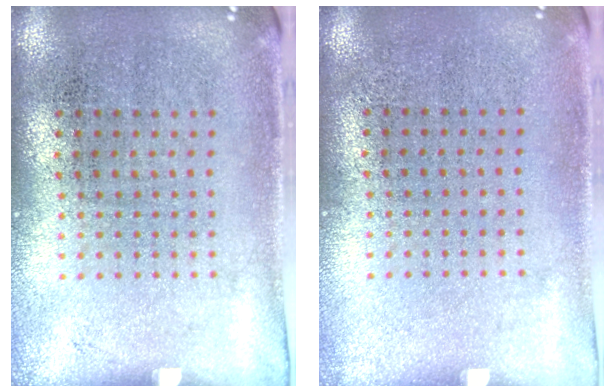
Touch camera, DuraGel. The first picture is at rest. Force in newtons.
{"total": 0.0}